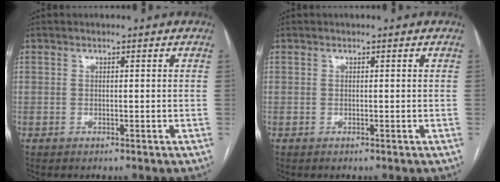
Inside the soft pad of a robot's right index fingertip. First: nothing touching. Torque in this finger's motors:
{"motor_torque": [0.00, 0.00, 0.00, 0.00]}